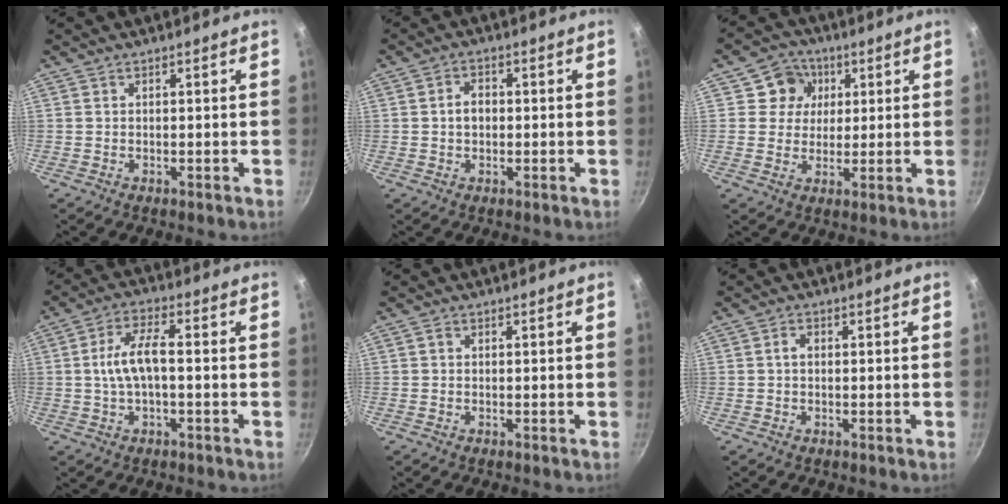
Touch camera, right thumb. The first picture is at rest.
{"total": 3.5, "force": [0.0, 2.6, 2.3], "torque": [-0.025, 0.013, -0.002]}
{"total": 7.5, "force": [2.4, 6.9, 1.8], "torque": [0.016, -0.001, 0.027]}
{"total": 7.7, "force": [-0.3, 3.1, 7.0], "torque": [-0.137, 0.027, -0.011]}
{"total": 0.7, "force": [0.1, 0.6, 0.3], "torque": [-0.005, 0.005, -0.001]}
{"total": 1.7, "force": [0.1, 1.2, 1.2], "torque": [-0.019, 0.007, -0.001]}